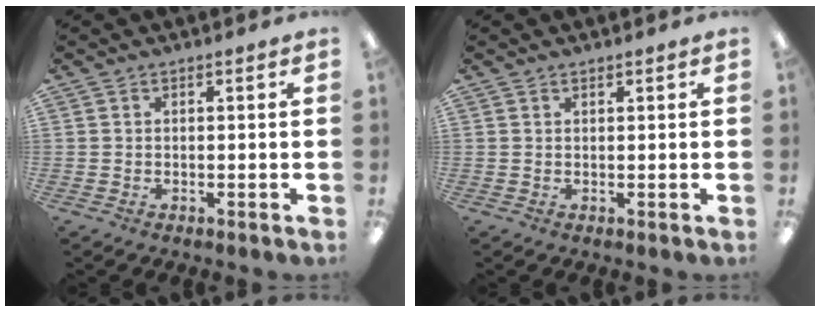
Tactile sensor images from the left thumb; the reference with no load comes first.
{"total": 0.6, "force": [0.6, 0.1, 0.1], "torque": [-0.003, 0.000, 0.012]}